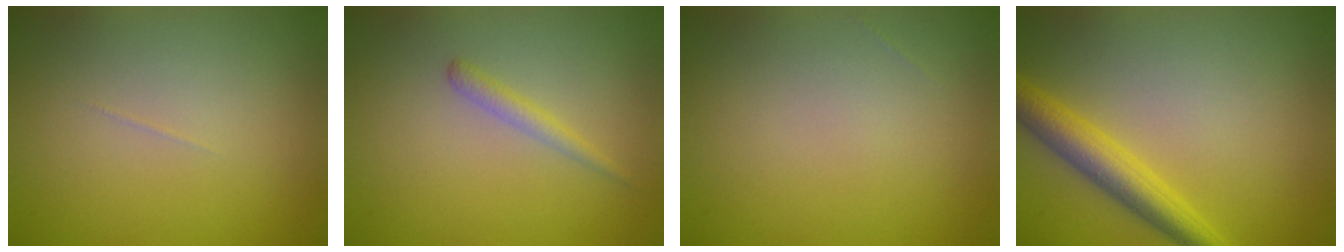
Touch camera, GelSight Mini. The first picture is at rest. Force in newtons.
{"total": 1.4, "press": 1.4, "slide": 0.0}
{"total": 0.0}
{"total": 4.2, "press": 4.2, "slide": 0.1}